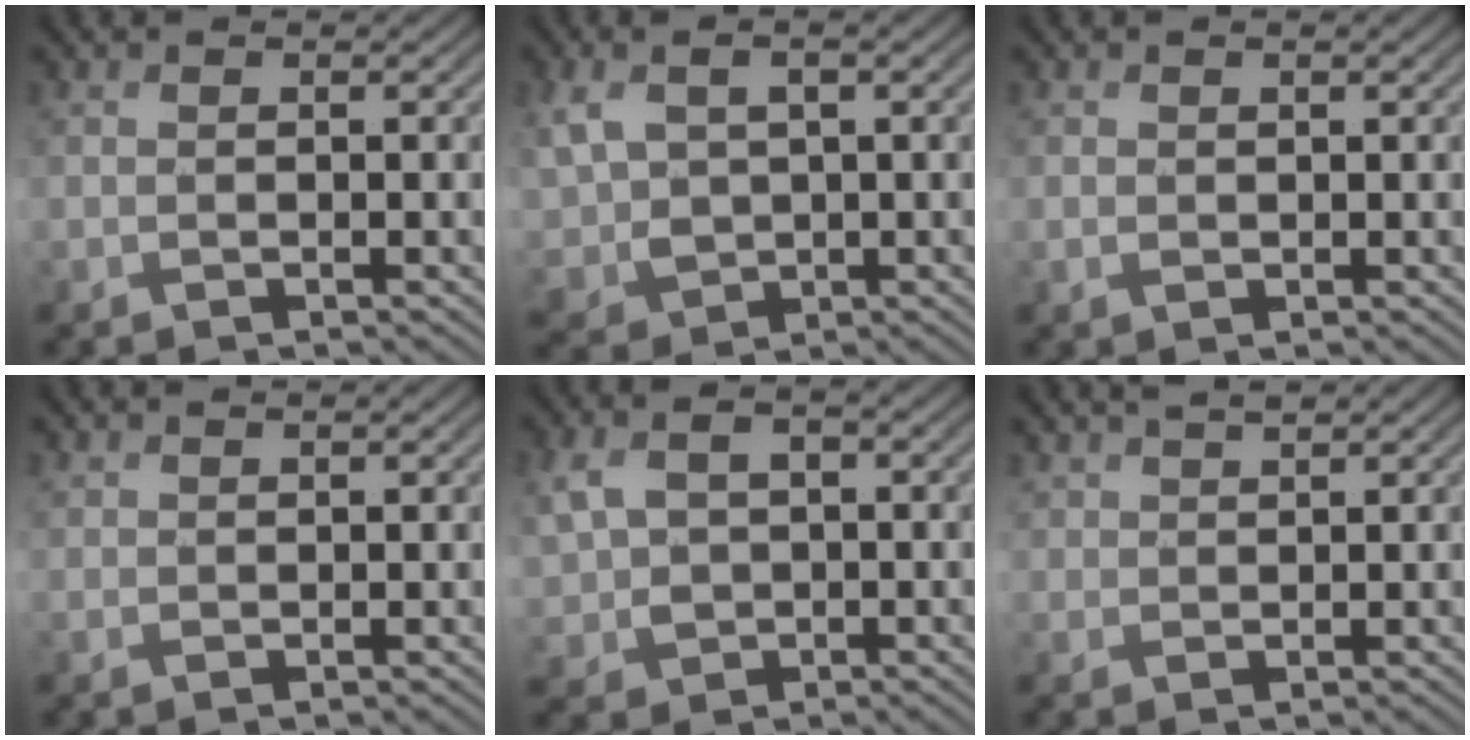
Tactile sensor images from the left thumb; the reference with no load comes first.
{"total": 6.9, "force": [1.5, 4.7, 4.9], "torque": [-0.125, -0.006, 0.030]}
{"total": 1.1, "force": [0.3, 0.7, 0.8], "torque": [-0.021, 0.000, 0.009]}
{"total": 1.0, "force": [0.9, 0.4, 0.2], "torque": [-0.009, 0.000, 0.022]}
{"total": 6.3, "force": [0.6, 4.7, 4.2], "torque": [-0.097, 0.001, 0.011]}
{"total": 2.5, "force": [2.1, 0.9, 1.0], "torque": [-0.025, 0.006, 0.049]}